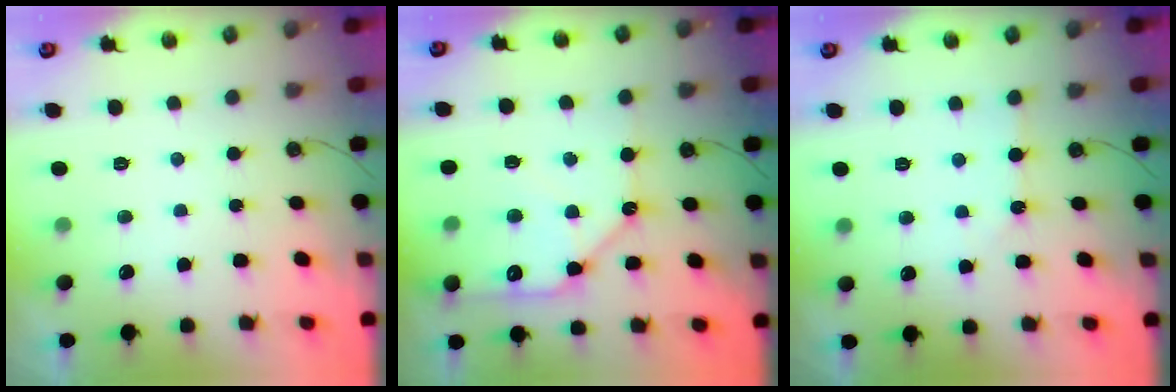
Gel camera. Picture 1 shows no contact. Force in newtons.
{"total": 13.8, "press": 13.7, "slide": 1.5}
{"total": 2.3, "press": 2.3, "slide": 0.4}